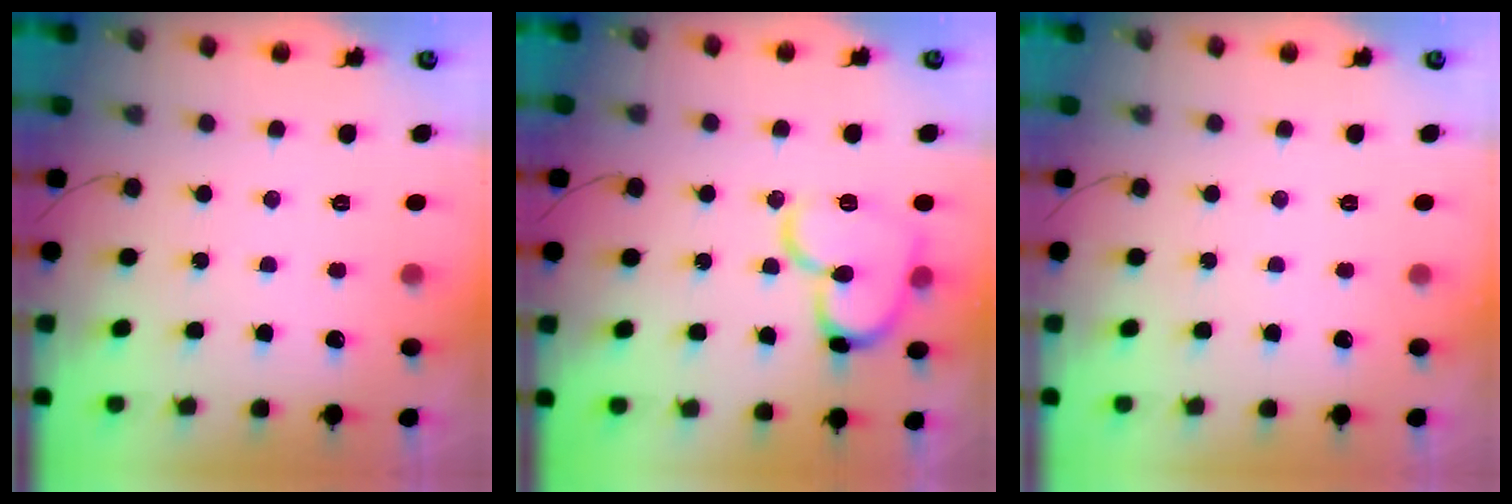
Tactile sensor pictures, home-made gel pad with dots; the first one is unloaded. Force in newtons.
{"total": 15.4, "press": 15.3, "slide": 1.4}
{"total": 0.0}